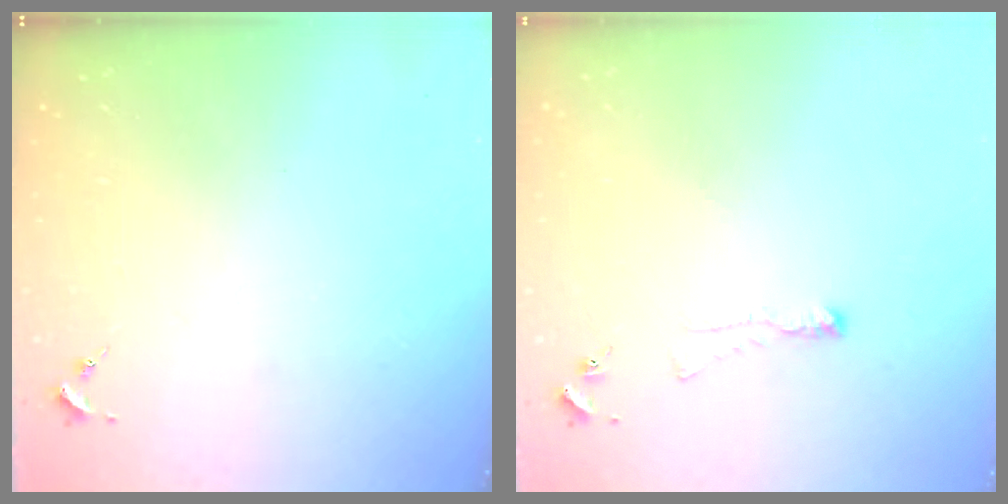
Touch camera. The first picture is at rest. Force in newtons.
{"total": 2.7, "press": 2.6, "slide": 0.7}